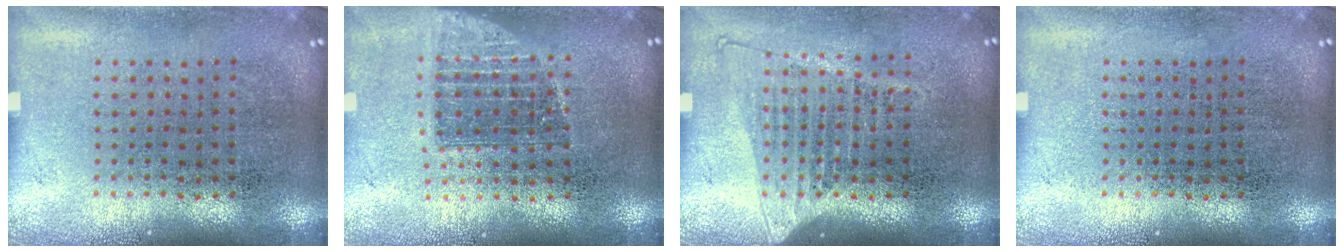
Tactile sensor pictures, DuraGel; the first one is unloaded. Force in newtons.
{"total": 1.2, "press": 1.0, "slide": 0.7}
{"total": 1.3, "press": 1.1, "slide": 0.5}
{"total": 0.0}